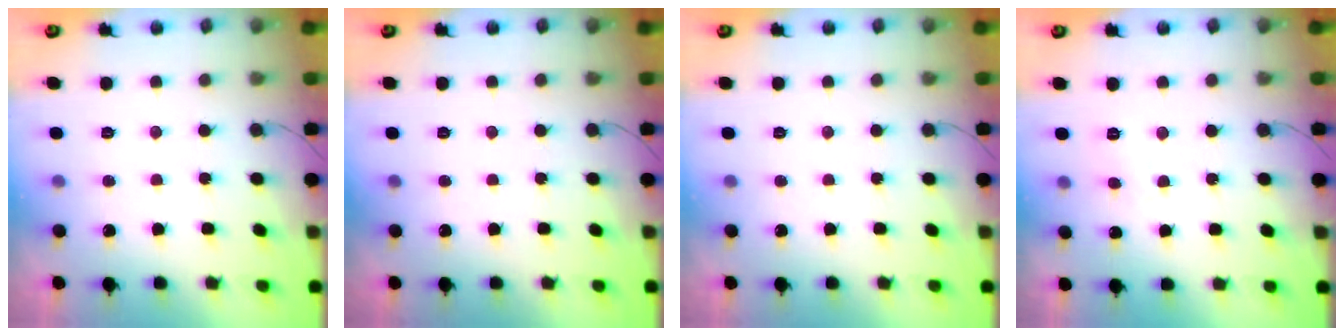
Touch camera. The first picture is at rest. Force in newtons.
{"total": 0.0}
{"total": 0.0}
{"total": 4.2, "press": 4.2, "slide": 0.5}